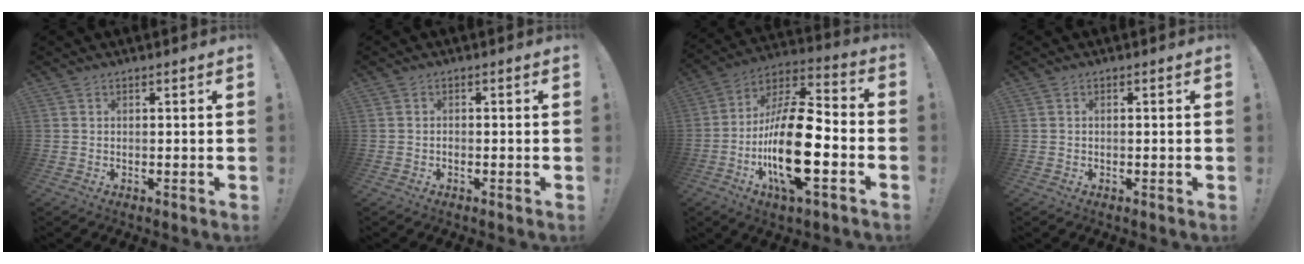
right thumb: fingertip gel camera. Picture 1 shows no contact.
{"total": 0.8, "force": [-0.8, 0.4, 0.1], "torque": [-0.001, 0.003, -0.013]}
{"total": 22.9, "force": [-6.0, 8.2, 20.5], "torque": [-0.390, 0.026, -0.098]}
{"total": 0.5, "force": [-0.4, 0.1, 0.4], "torque": [-0.012, 0.002, -0.006]}